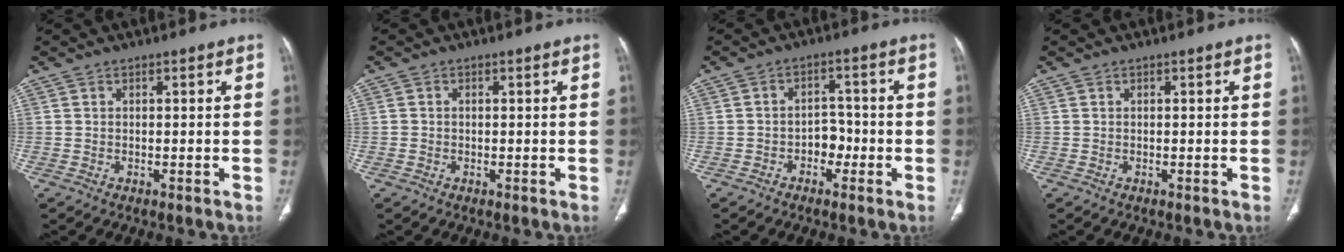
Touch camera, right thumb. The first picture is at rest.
{"total": 0.6, "force": [-0.1, 0.5, 0.1], "torque": [0.000, 0.003, -0.003]}
{"total": 4.1, "force": [-1.7, 3.1, 2.2], "torque": [-0.005, 0.022, -0.033]}
{"total": 0.0}